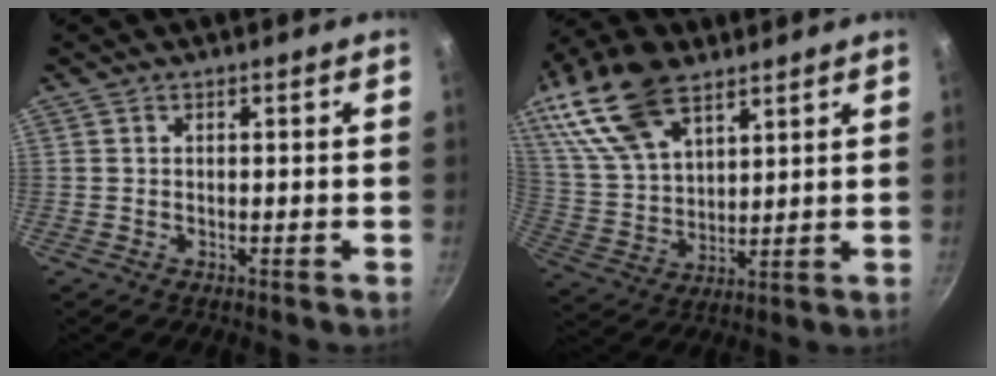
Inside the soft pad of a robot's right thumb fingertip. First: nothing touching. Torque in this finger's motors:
{"motor_torque": [-0.69, 2.35, 0.13, 0.13, 0.15]}